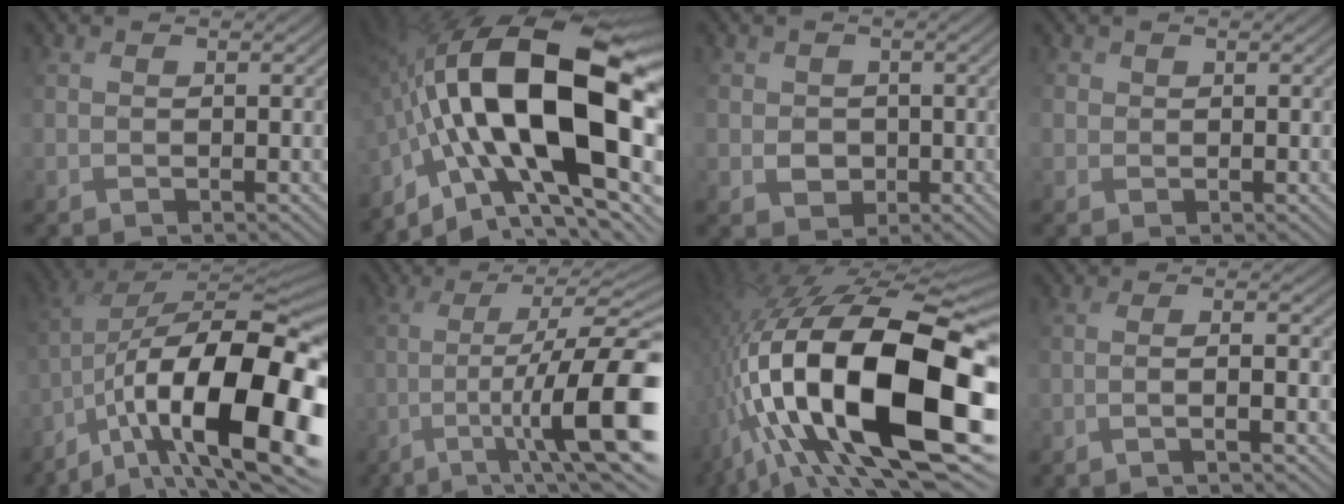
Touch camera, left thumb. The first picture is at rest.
{"total": 20.4, "force": [-3.1, 9.8, 17.7], "torque": [-0.337, 0.002, -0.058]}
{"total": 2.5, "force": [-0.3, 2.5, 0.4], "torque": [-0.015, -0.006, -0.008]}
{"total": 1.0, "force": [0.2, 0.8, -0.6], "torque": [0.009, -0.003, 0.001]}
{"total": 20.2, "force": [-7.3, 8.4, 16.8], "torque": [-0.275, -0.013, -0.114]}
{"total": 14.1, "force": [-3.8, 3.6, 13.1], "torque": [-0.224, -0.010, -0.048]}
{"total": 21.6, "force": [-3.3, 9.4, 19.2], "torque": [-0.375, -0.022, -0.049]}
{"total": 4.0, "force": [-2.0, 0.7, 3.5], "torque": [-0.050, 0.009, -0.052]}